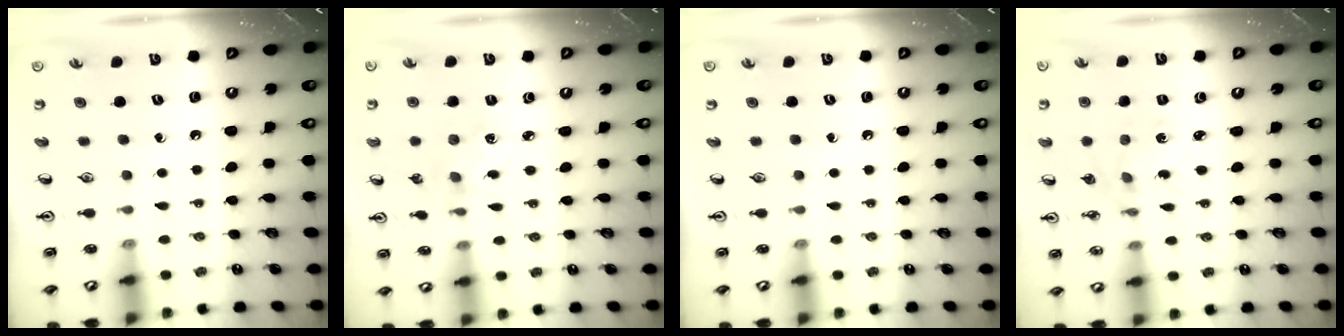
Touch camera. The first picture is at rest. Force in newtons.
{"total": 2.7, "press": 2.7, "slide": 0.4}
{"total": 0.0}
{"total": 1.4, "press": 1.4, "slide": 0.2}